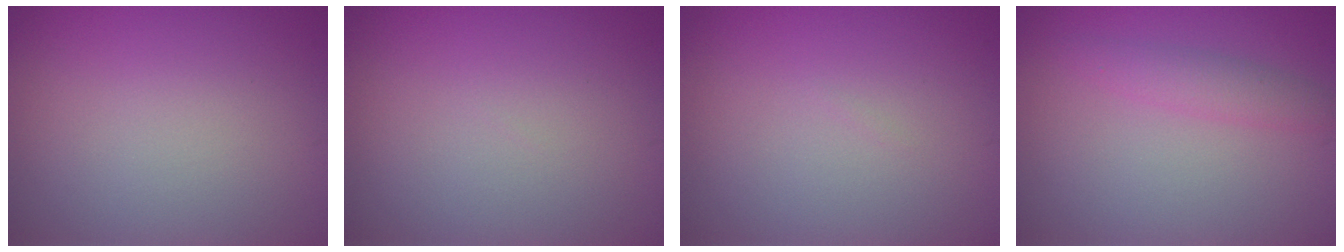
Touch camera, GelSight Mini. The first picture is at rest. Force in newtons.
{"total": 0.0}
{"total": 0.0}
{"total": 2.0, "press": 2.0, "slide": 0.2}